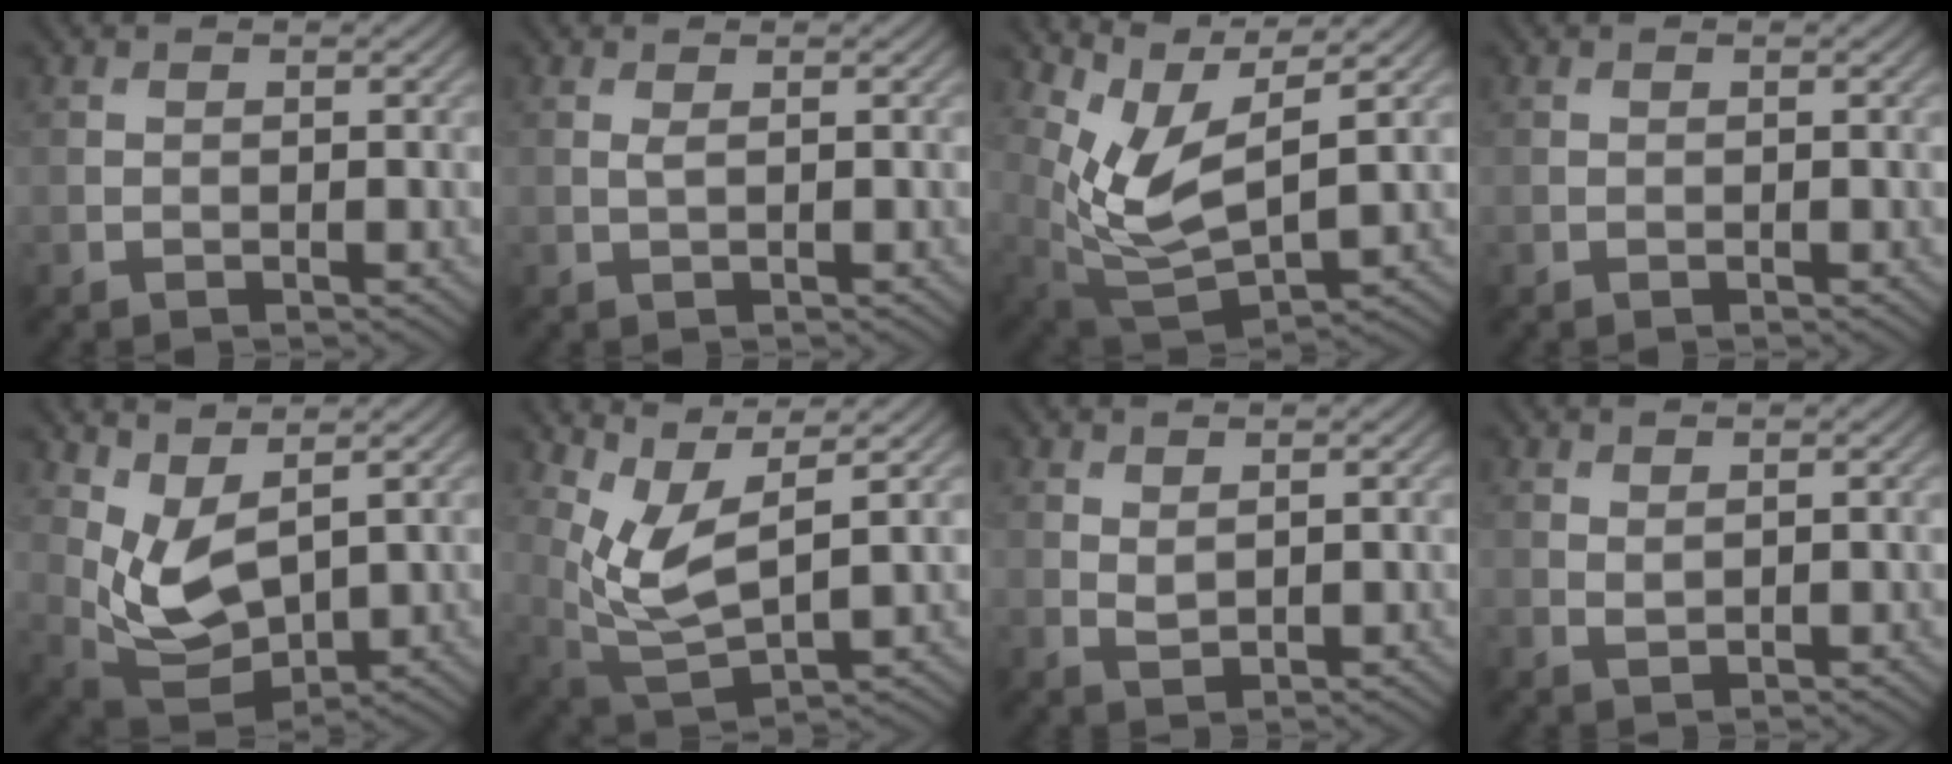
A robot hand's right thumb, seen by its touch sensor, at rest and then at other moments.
{"total": 0.7, "force": [0.3, 0.1, 0.6], "torque": [-0.017, 0.003, 0.005]}
{"total": 8.9, "force": [3.9, 3.4, 7.2], "torque": [-0.175, 0.000, 0.081]}
{"total": 0.0}
{"total": 7.2, "force": [3.3, 3.3, 5.4], "torque": [-0.133, -0.009, 0.073]}
{"total": 7.4, "force": [3.3, 2.5, 6.2], "torque": [-0.149, -0.006, 0.072]}
{"total": 1.4, "force": [1.0, 0.5, 0.8], "torque": [-0.022, -0.004, 0.024]}
{"total": 0.9, "force": [0.7, 0.3, 0.5], "torque": [-0.016, -0.004, 0.018]}